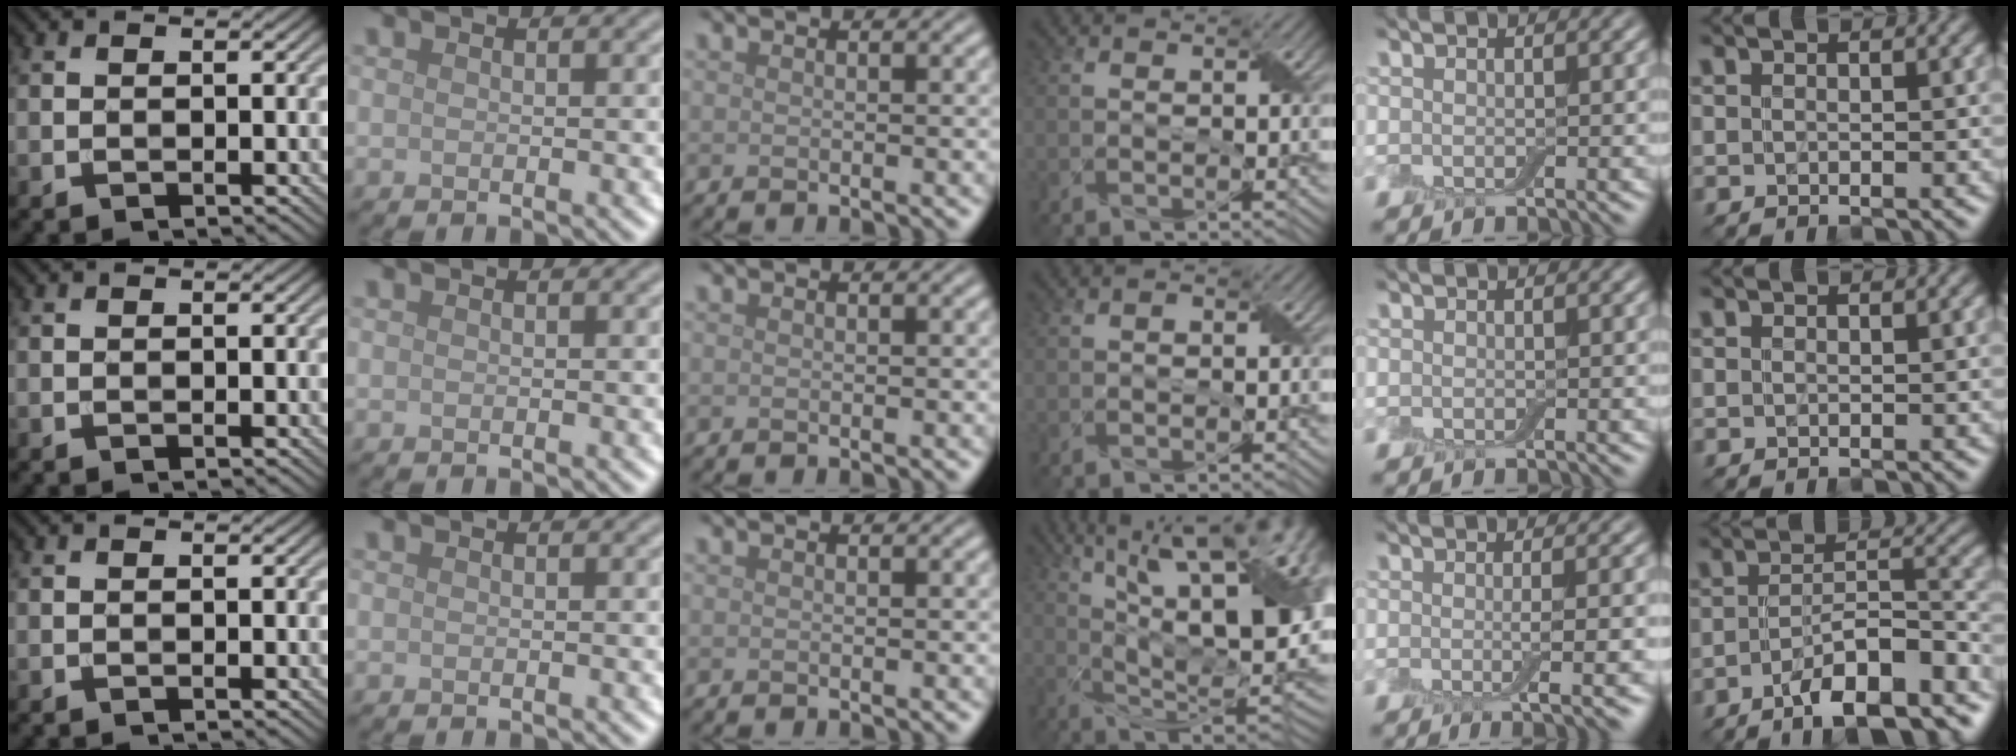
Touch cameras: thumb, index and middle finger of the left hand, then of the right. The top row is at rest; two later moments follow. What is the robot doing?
{"motion": "wrap", "object": "adhesive wrap"}